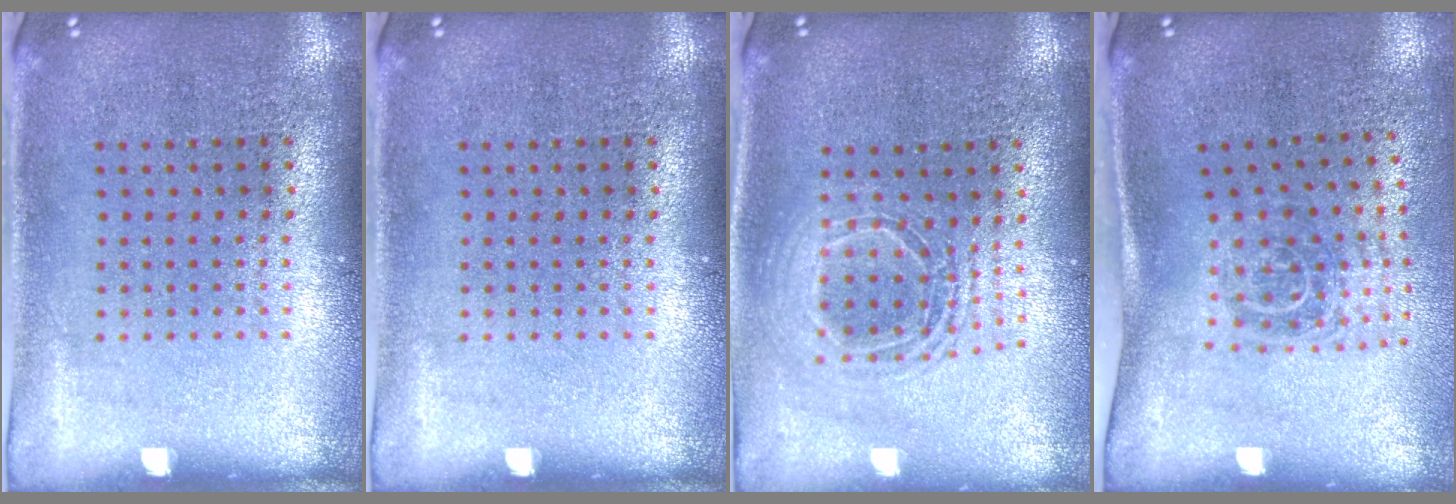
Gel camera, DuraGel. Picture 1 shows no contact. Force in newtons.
{"total": 0.0}
{"total": 1.6, "press": 1.4, "slide": 0.8}
{"total": 1.8, "press": 1.2, "slide": 1.4}